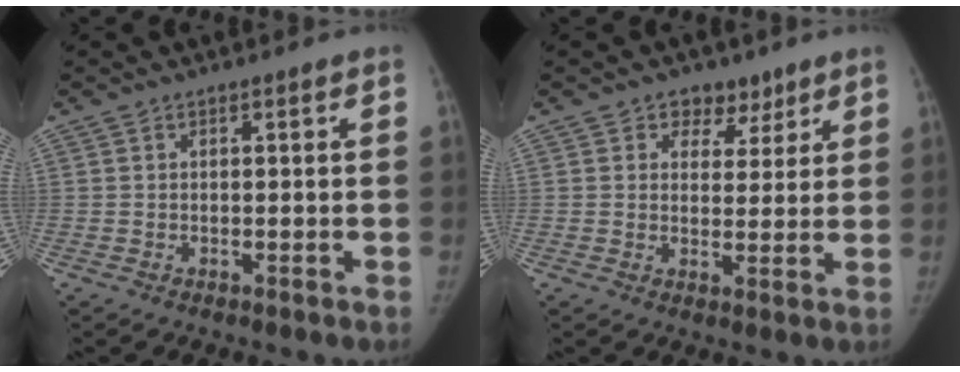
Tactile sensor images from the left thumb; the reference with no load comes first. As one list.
[{"total": 5.2, "force": [3.3, 3.9, 1.2], "torque": [0.020, -0.013, 0.047]}]